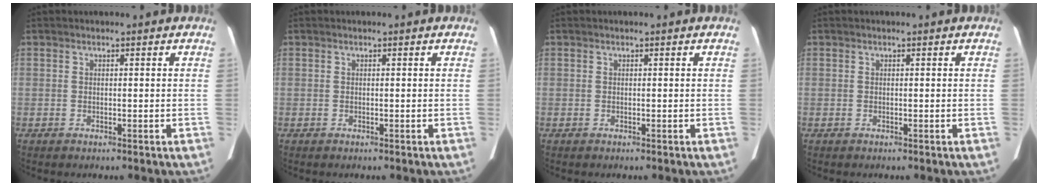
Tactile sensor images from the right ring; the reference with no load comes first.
{"total": 0.0}
{"total": 0.0}
{"total": 0.0}